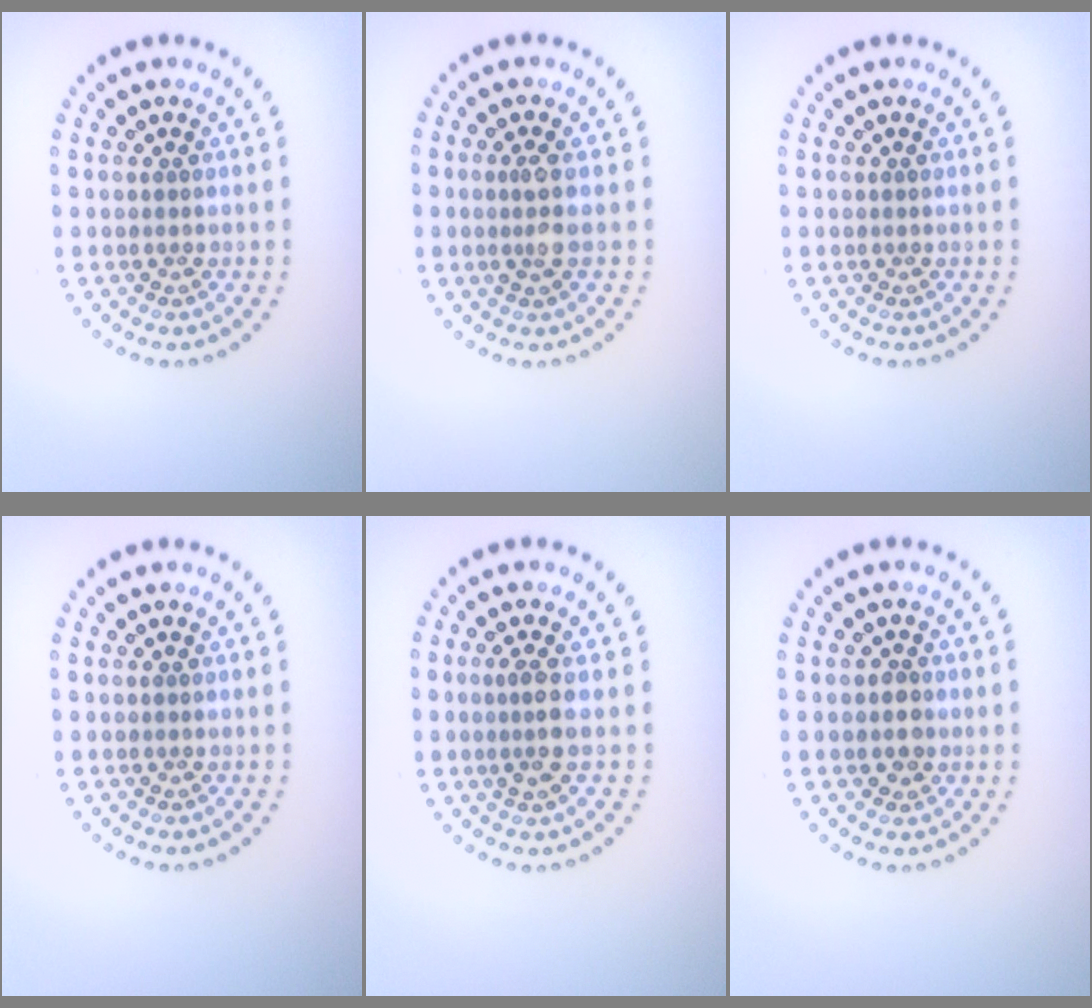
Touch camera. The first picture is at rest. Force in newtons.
{"total": 1.7, "press": 1.4, "slide": 1.0}
{"total": 0.0}
{"total": 0.0}
{"total": 2.1, "press": 1.7, "slide": 1.2}
{"total": 1.7, "press": 1.6, "slide": 0.5}